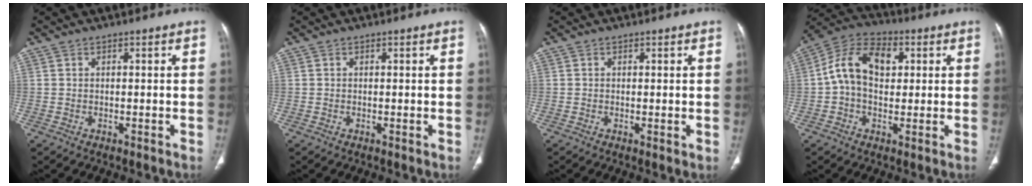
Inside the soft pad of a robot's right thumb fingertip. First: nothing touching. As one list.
[{"total": 0.0}, {"total": 0.8, "force": [0.0, 0.2, 0.7], "torque": [-0.017, -0.005, -0.001]}, {"total": 12.2, "force": [1.9, 8.2, 8.9], "torque": [-0.143, 0.025, 0.025]}]